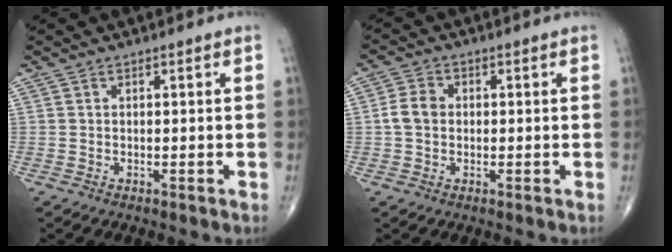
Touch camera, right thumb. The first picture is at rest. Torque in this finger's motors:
{"motor_torque": [0.55, 1.50, 0.38, -0.23, 0.05]}